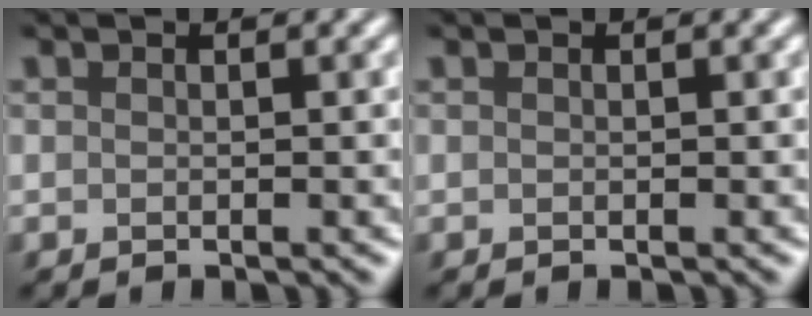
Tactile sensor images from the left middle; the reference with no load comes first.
{"total": 0.0}